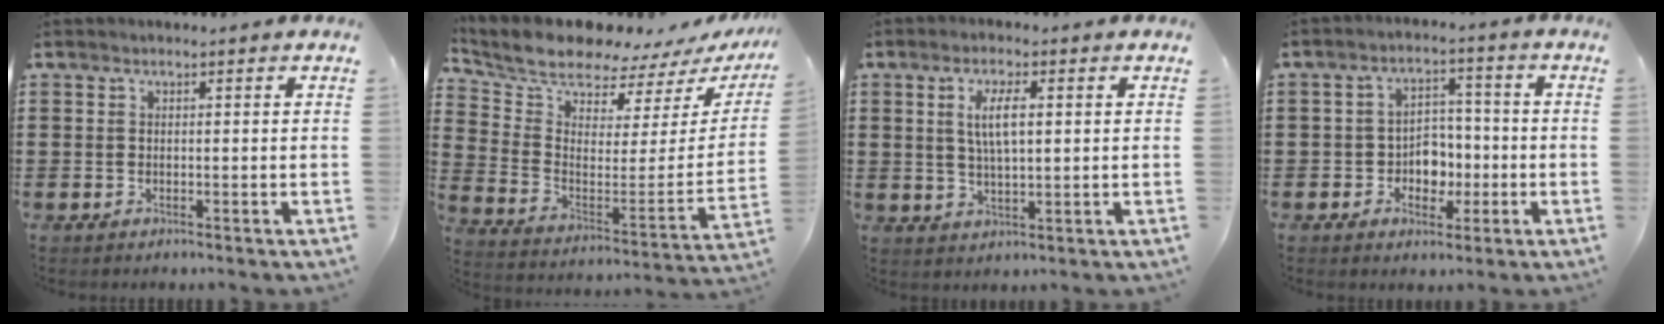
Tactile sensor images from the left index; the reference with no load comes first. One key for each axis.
{"total": 8.9, "fx": 8.3, "fy": 2.4, "fz": 2.4, "tx": -0.091, "ty": -0.067, "tz": 0.143}
{"total": 5.1, "fx": 1.3, "fy": 1.7, "fz": 4.7, "tx": -0.097, "ty": 0.008, "tz": 0.020}
{"total": 4.7, "fx": -1.3, "fy": 3.9, "fz": 2.1, "tx": -0.044, "ty": 0.008, "tz": -0.029}